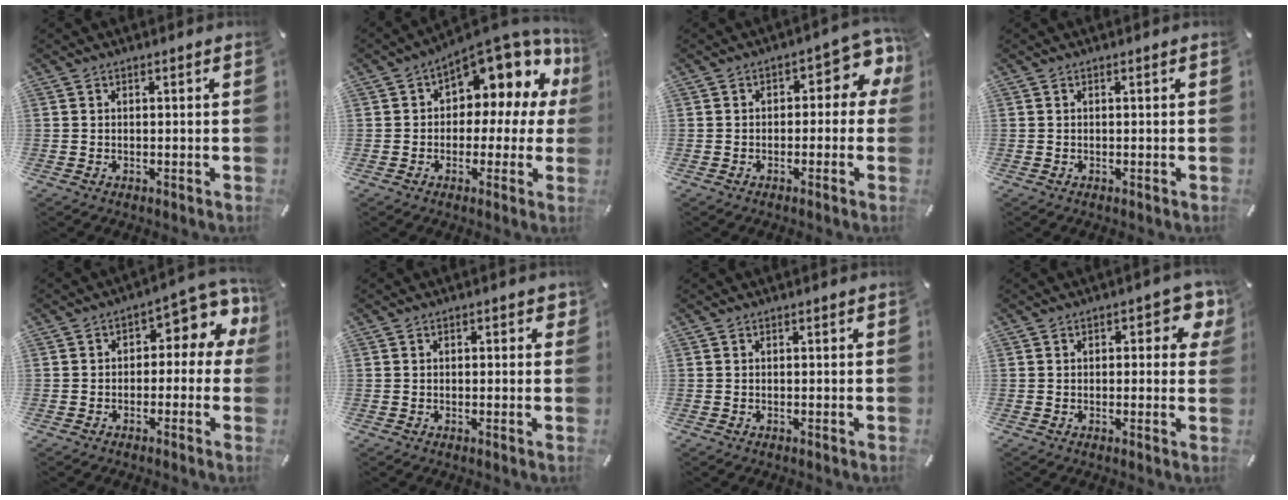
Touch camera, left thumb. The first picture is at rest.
{"total": 10.3, "force": [6.0, 5.8, 6.1], "torque": [-0.077, -0.067, 0.101]}
{"total": 7.8, "force": [2.0, 4.4, 6.1], "torque": [-0.071, -0.015, 0.026]}
{"total": 0.0}
{"total": 8.1, "force": [2.4, 4.5, 6.3], "torque": [-0.072, -0.024, 0.035]}
{"total": 1.3, "force": [0.1, 0.9, 0.9], "torque": [-0.002, 0.000, -0.005]}
{"total": 0.0}
{"total": 5.2, "force": [1.6, 2.8, 4.2], "torque": [-0.046, -0.002, 0.019]}